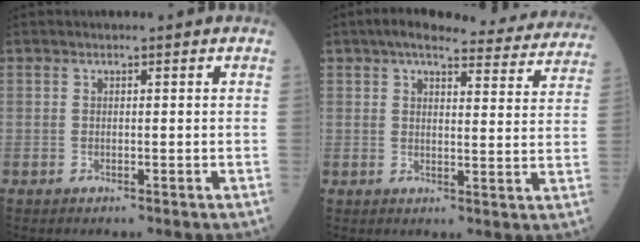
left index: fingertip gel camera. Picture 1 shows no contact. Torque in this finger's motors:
{"motor_torque": [0.30, -0.19, -0.05, 0.01]}